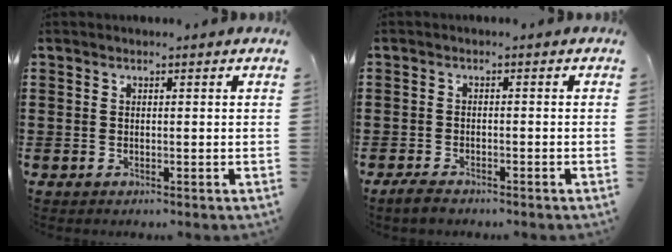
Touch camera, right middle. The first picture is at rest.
{"total": 1.7, "force": [-1.4, 0.5, 0.8], "torque": [-0.024, 0.000, -0.032]}